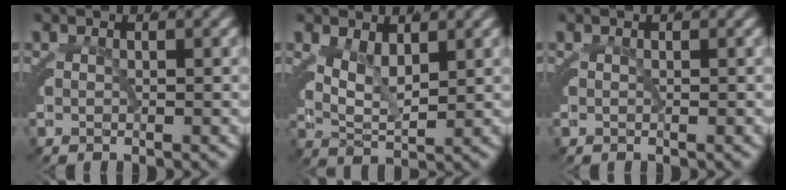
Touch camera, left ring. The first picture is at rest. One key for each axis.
{"total": 3.2, "fx": 1.2, "fy": 2.3, "fz": 1.8, "tx": -0.047, "ty": -0.010, "tz": 0.019}
{"total": 0.0}